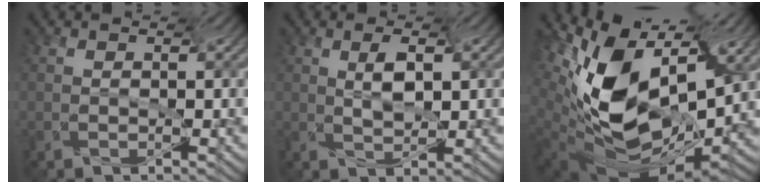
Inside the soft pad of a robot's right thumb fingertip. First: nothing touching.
{"total": 2.7, "force": [-1.3, 0.9, 2.2], "torque": [-0.052, 0.006, -0.014]}
{"total": 13.3, "force": [-0.9, 9.2, 9.6], "torque": [-0.215, -0.014, 0.016]}